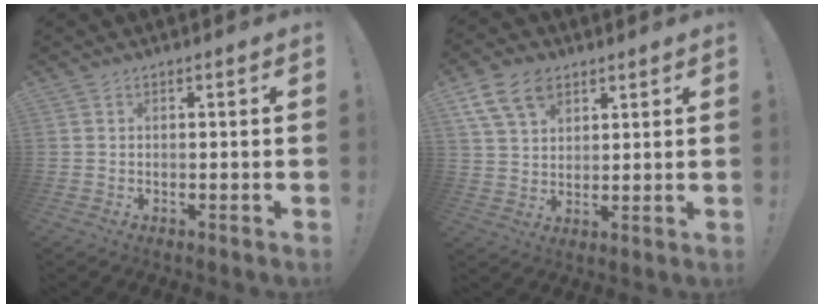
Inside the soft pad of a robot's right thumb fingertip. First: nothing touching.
{"total": 11.2, "force": [6.3, 7.4, 5.6], "torque": [-0.096, -0.022, 0.124]}